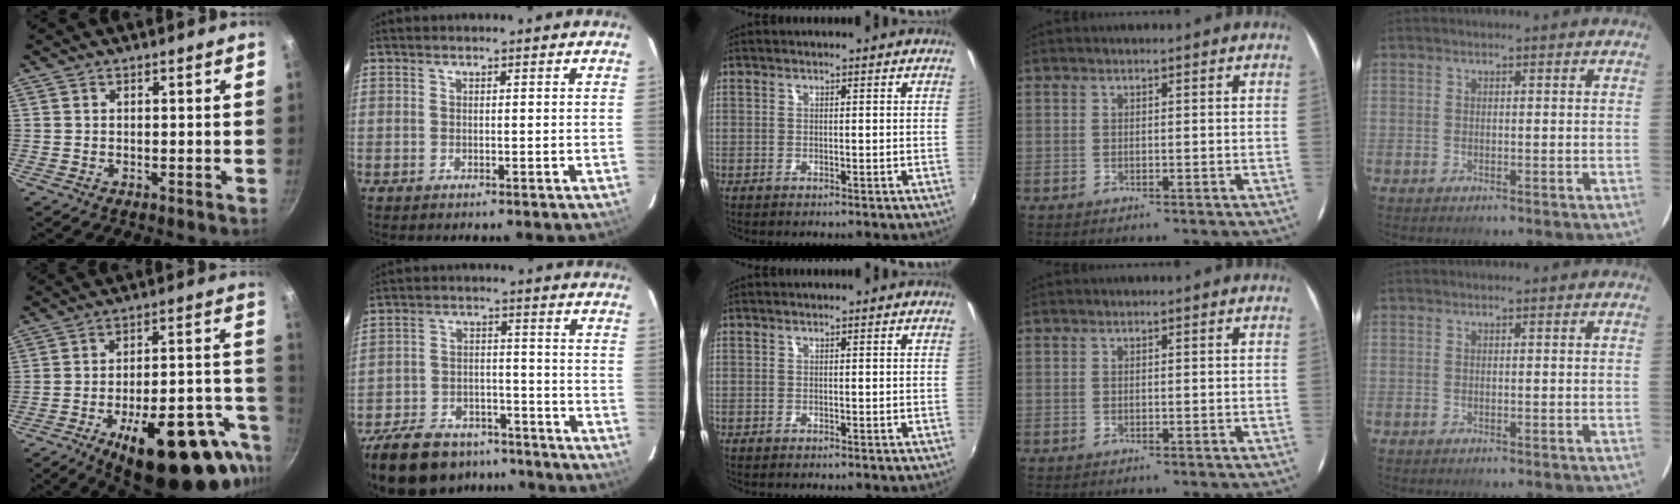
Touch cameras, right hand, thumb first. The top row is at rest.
{"thumb": {"total": 27.6, "force": [-14.4, 10.6, 21.1], "torque": [-0.246, 0.070, -0.196]}, "index": {"total": 20.2, "force": [-16.1, 9.0, 8.1], "torque": [-0.194, 0.009, -0.234]}}